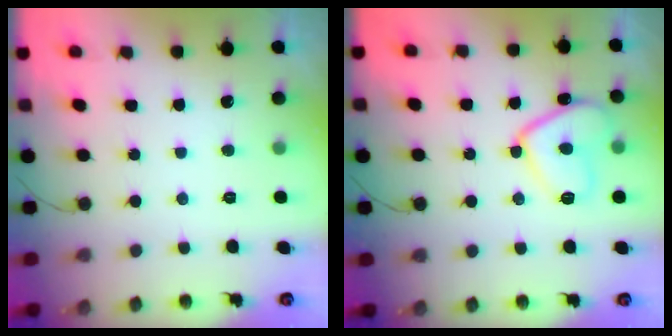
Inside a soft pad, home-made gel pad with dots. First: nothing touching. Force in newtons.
{"total": 12.4, "press": 12.3, "slide": 1.2}